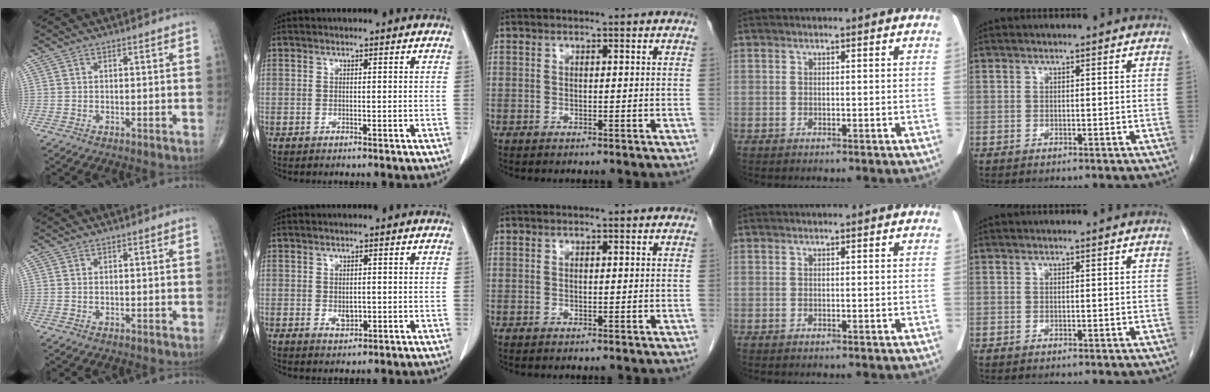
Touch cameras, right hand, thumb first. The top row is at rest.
{"index": {"total": 2.2, "force": [-0.3, 1.3, 1.7], "torque": [-0.028, -0.003, 0.002]}}